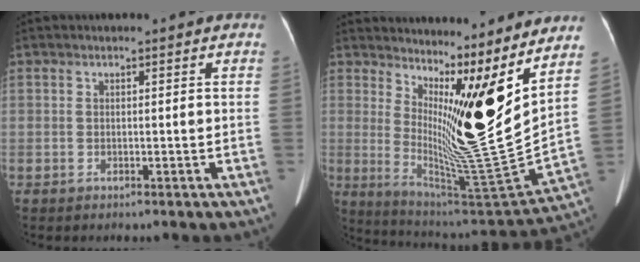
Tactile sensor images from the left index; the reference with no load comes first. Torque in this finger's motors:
{"motor_torque": [0.31, 0.41, -0.10, -0.21]}